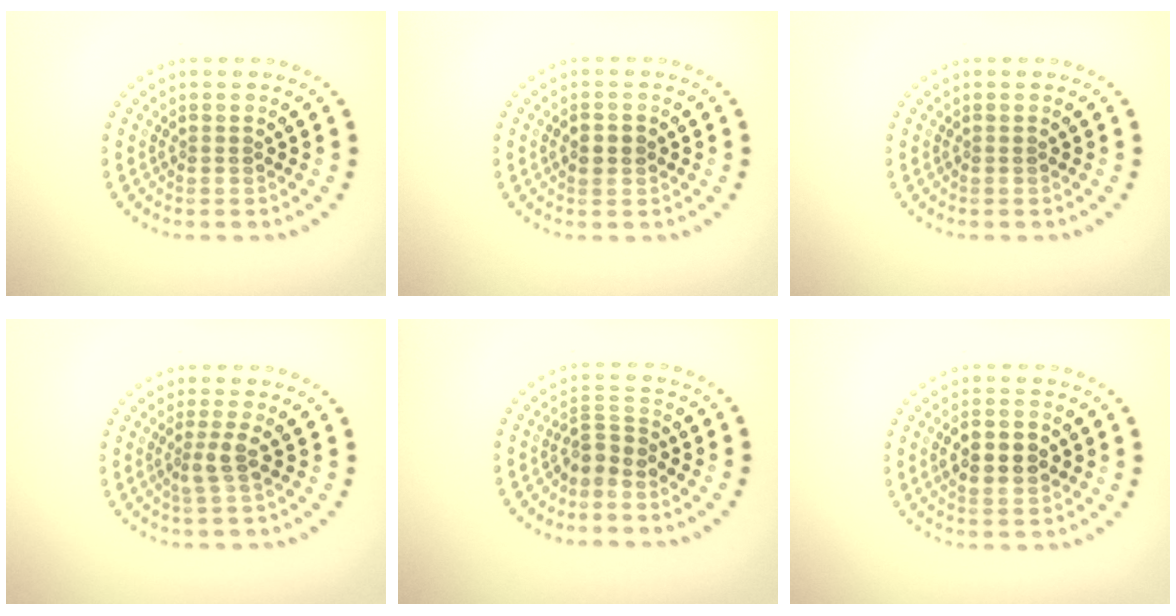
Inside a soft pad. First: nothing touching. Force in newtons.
{"total": 1.4, "press": 1.4, "slide": 0.0}
{"total": 0.0}
{"total": 1.8, "press": 1.3, "slide": 1.2}
{"total": 2.3, "press": 1.5, "slide": 1.8}
{"total": 4.1, "press": 4.1, "slide": 0.2}